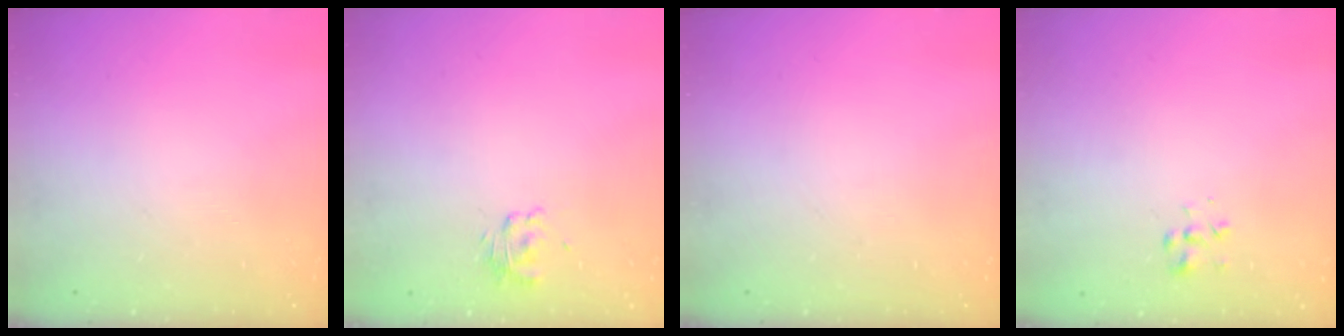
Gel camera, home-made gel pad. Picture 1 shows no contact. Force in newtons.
{"total": 2.9, "press": 2.8, "slide": 0.7}
{"total": 0.0}
{"total": 2.3, "press": 2.2, "slide": 0.7}